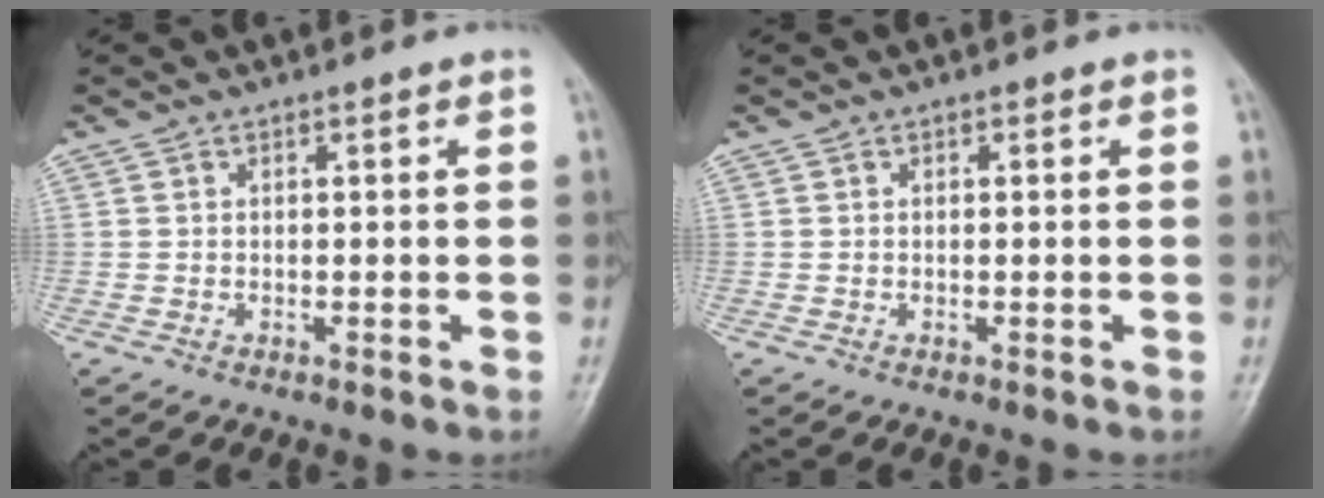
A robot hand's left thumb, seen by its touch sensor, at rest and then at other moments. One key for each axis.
{"total": 0.0}